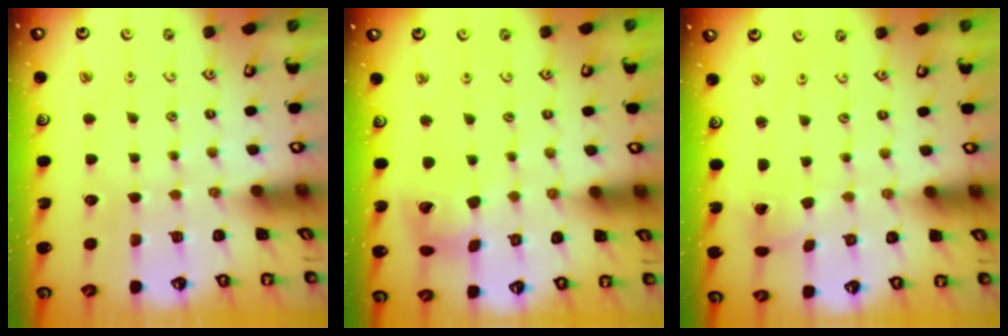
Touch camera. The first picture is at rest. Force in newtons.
{"total": 12.4, "press": 12.4, "slide": 1.5}
{"total": 1.3, "press": 1.2, "slide": 0.2}